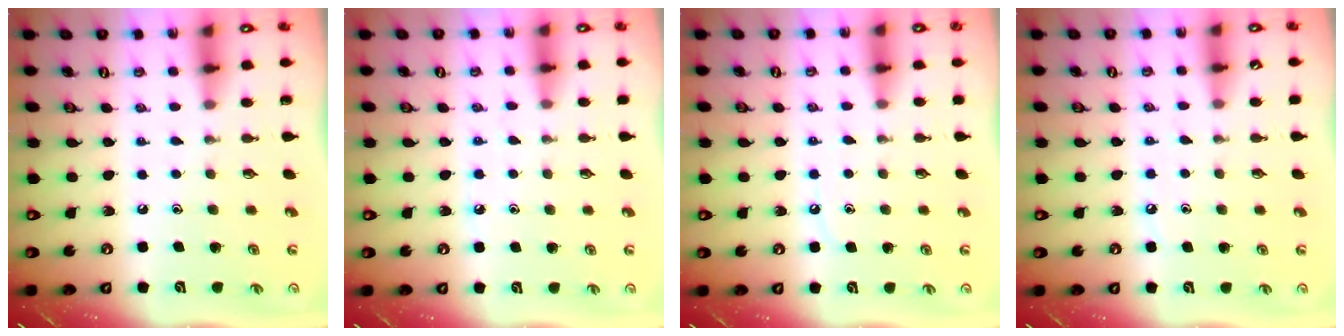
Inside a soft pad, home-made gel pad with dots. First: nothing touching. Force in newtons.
{"total": 5.9, "press": 5.9, "slide": 0.8}
{"total": 6.6, "press": 6.5, "slide": 0.9}
{"total": 5.5, "press": 5.5, "slide": 0.7}